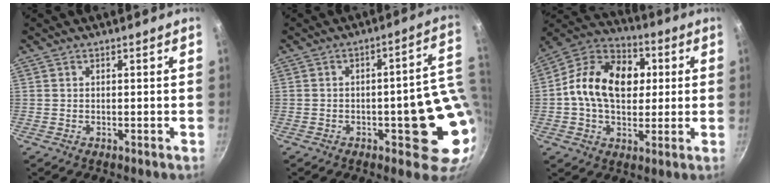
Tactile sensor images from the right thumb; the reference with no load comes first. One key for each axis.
{"total": 14.3, "fx": -0.9, "fy": 5.2, "fz": 13.3, "tx": -0.118, "ty": 0.006, "tz": -0.011}
{"total": 18.4, "fx": 2.1, "fy": 13.1, "fz": 12.7, "tx": -0.176, "ty": 0.023, "tz": 0.015}